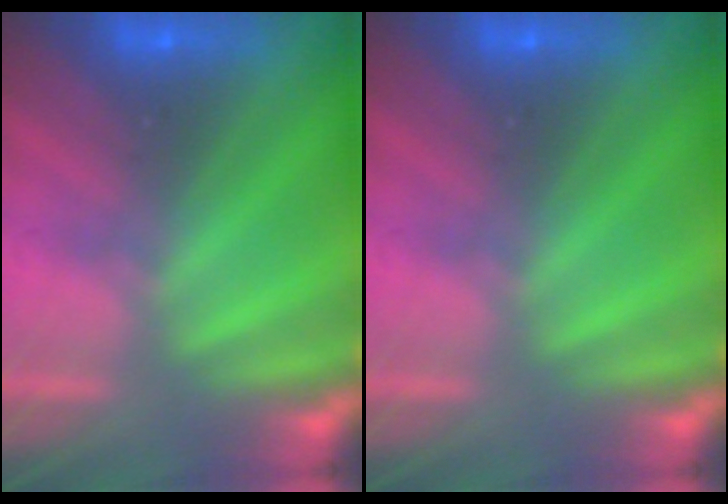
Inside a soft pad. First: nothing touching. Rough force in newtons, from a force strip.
{"total": 0.0}